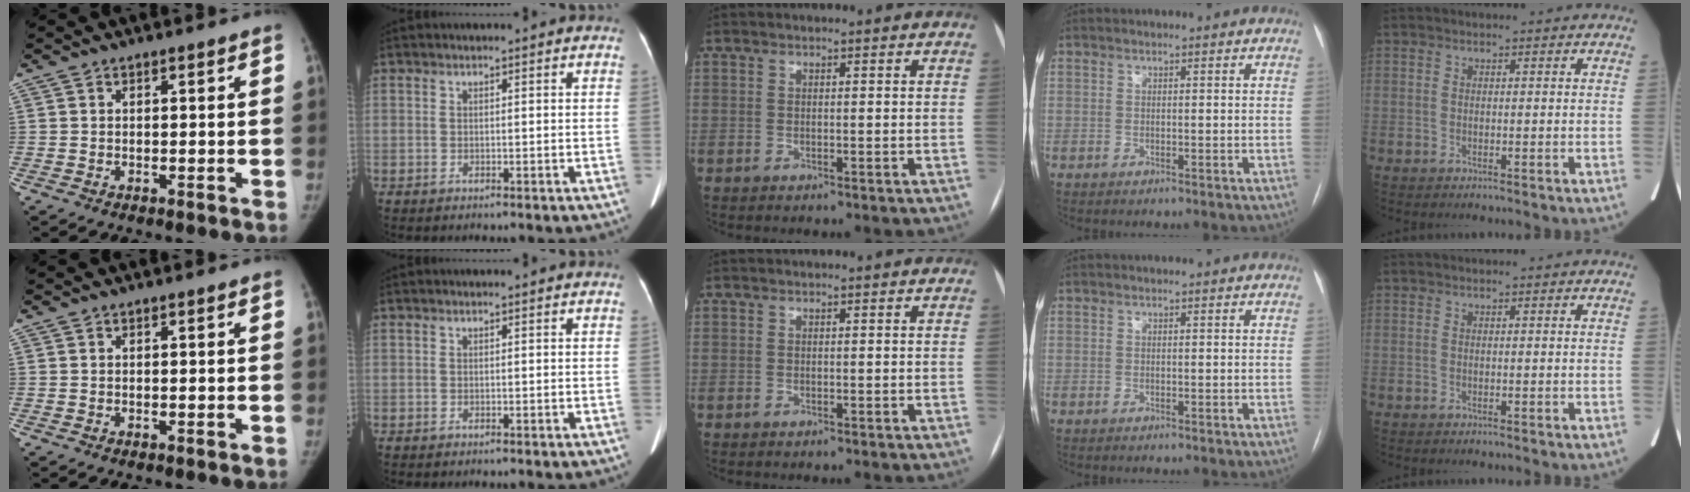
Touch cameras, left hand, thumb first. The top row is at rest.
{}